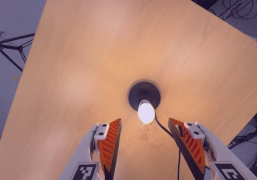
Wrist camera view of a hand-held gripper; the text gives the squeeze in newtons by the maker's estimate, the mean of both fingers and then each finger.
{"total": 0.0}